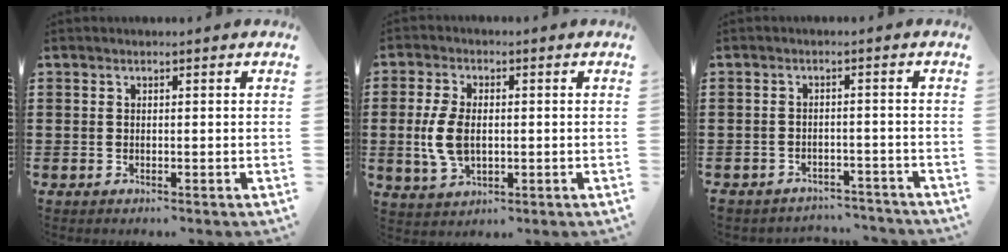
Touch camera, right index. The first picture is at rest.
{"total": 6.3, "force": [-0.3, 3.6, 5.1], "torque": [-0.133, -0.003, -0.013]}
{"total": 2.8, "force": [-2.8, 0.4, 0.0], "torque": [-0.007, -0.001, -0.059]}